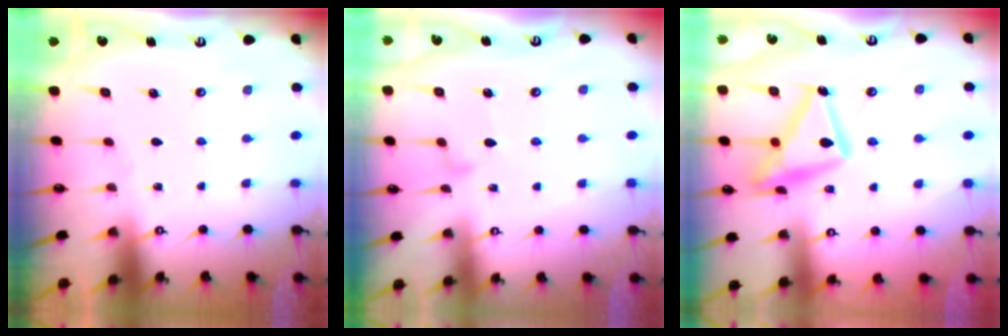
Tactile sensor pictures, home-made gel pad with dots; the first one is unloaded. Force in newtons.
{"total": 7.8, "press": 7.8, "slide": 0.5}
{"total": 16.8, "press": 16.8, "slide": 1.0}